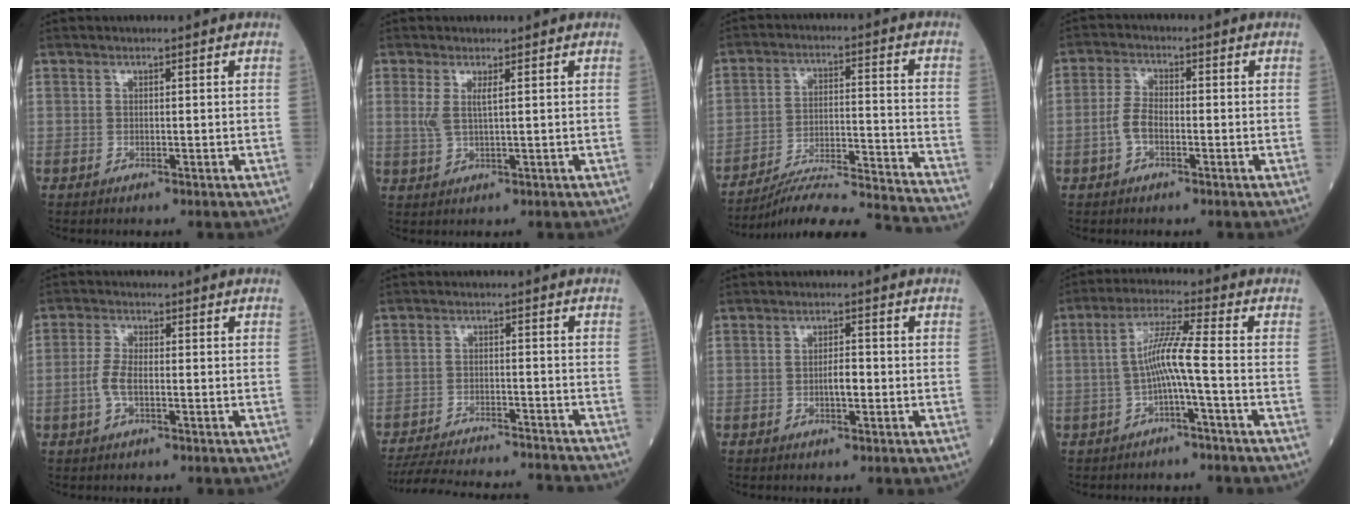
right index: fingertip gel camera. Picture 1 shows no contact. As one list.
[{"total": 2.6, "force": [0.9, 0.3, 2.5], "torque": [-0.062, 0.003, 0.024]}, {"total": 21.4, "force": [-20.2, -1.0, 6.8], "torque": [-0.074, -0.013, -0.287]}, {"total": 3.7, "force": [-1.1, 1.9, 3.0], "torque": [-0.069, 0.008, -0.024]}, {"total": 3.5, "force": [-0.8, 1.3, 3.1], "torque": [-0.077, 0.003, -0.016]}, {"total": 17.5, "force": [-16.5, 1.7, 5.3], "torque": [-0.110, -0.014, -0.229]}, {"total": 2.3, "force": [-0.5, 0.6, 2.1], "torque": [-0.038, 0.003, -0.006]}, {"total": 6.2, "force": [-1.4, -0.7, 6.0], "torque": [-0.119, 0.018, -0.024]}]